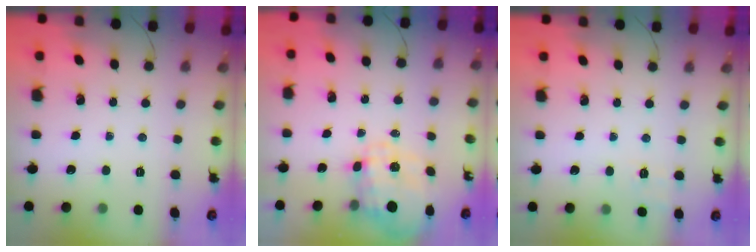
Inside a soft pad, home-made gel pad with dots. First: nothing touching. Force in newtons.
{"total": 10.0, "press": 10.0, "slide": 1.3}
{"total": 7.7, "press": 7.5, "slide": 1.9}